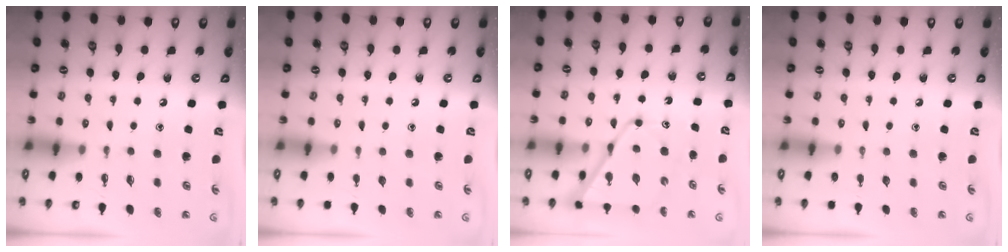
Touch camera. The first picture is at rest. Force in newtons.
{"total": 0.0}
{"total": 12.8, "press": 12.8, "slide": 1.0}
{"total": 0.0}